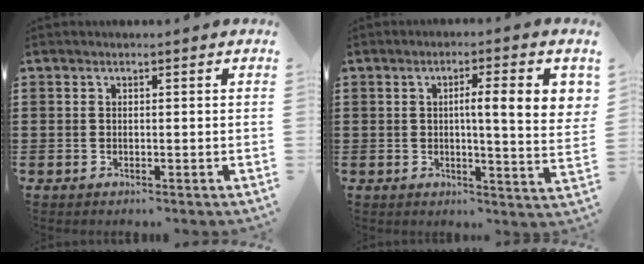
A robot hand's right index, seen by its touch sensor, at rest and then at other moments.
{"total": 8.1, "force": [1.7, 1.0, 7.9], "torque": [-0.123, -0.008, 0.019]}